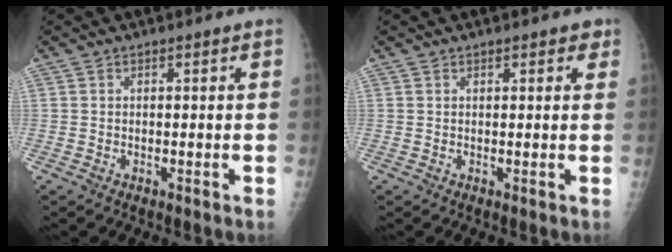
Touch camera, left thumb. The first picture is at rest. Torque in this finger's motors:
{"motor_torque": [-0.18, -0.02, -0.31, -0.16, 0.03]}